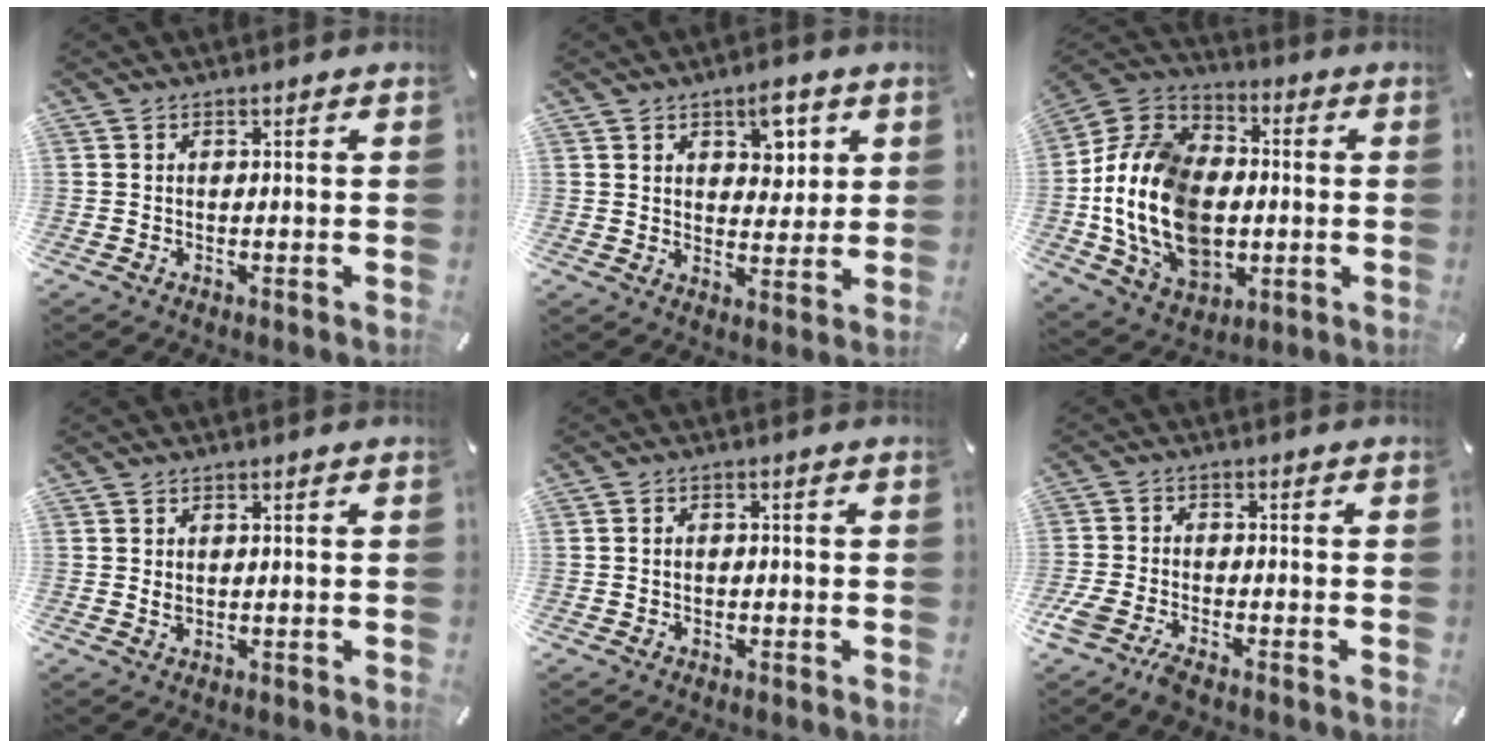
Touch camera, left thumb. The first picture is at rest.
{"total": 7.7, "force": [3.9, 5.0, 4.3], "torque": [-0.043, -0.011, 0.062]}
{"total": 19.9, "force": [-3.3, 14.7, 13.0], "torque": [-0.303, 0.018, -0.057]}
{"total": 1.0, "force": [0.3, 0.7, 0.7], "torque": [-0.016, 0.002, 0.005]}
{"total": 1.7, "force": [-0.5, 1.4, 0.9], "torque": [-0.018, 0.004, -0.012]}
{"total": 5.2, "force": [-4.4, 1.0, 2.7], "torque": [-0.081, -0.005, -0.088]}